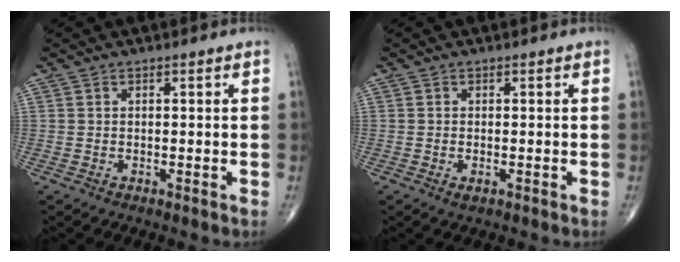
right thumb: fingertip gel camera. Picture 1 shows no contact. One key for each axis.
{"total": 1.1, "fx": -0.4, "fy": 0.5, "fz": 0.9, "tx": -0.016, "ty": -0.003, "tz": -0.006}